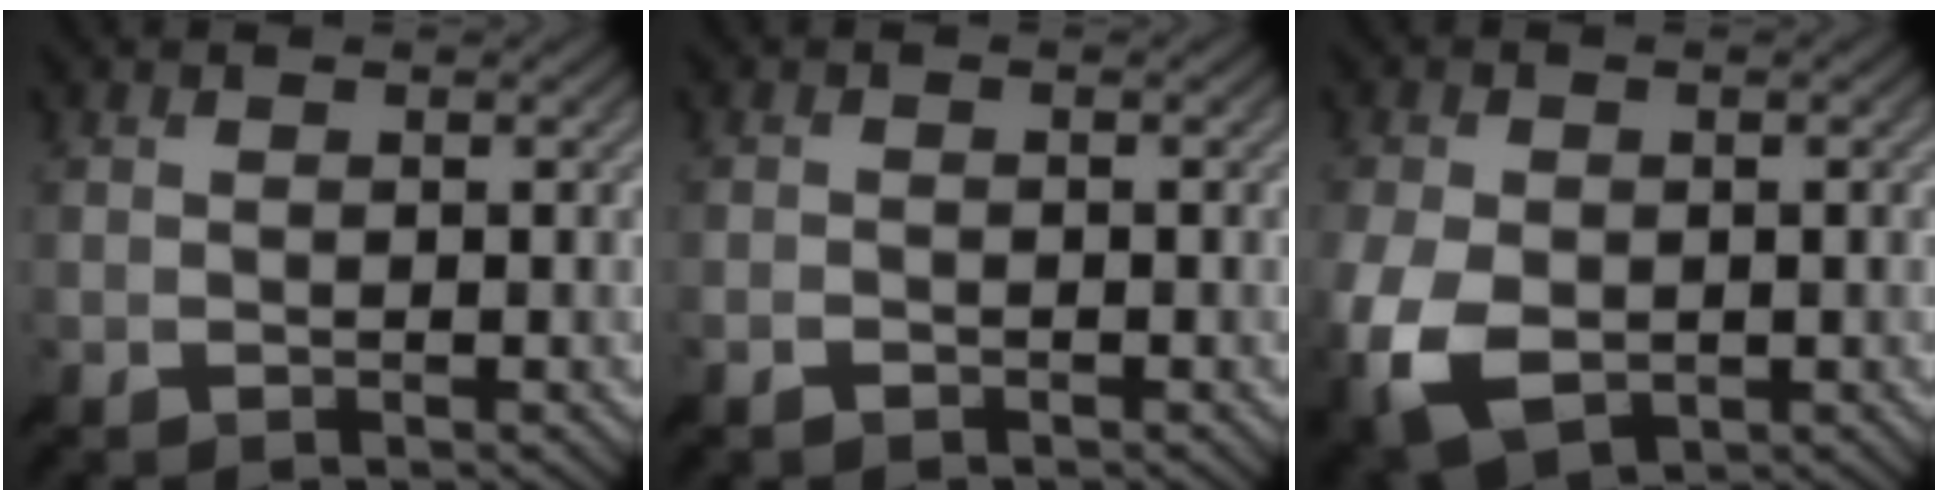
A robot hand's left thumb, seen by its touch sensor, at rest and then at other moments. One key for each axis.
{"total": 1.2, "fx": -0.9, "fy": 0.6, "fz": 0.4, "tx": -0.009, "ty": -0.002, "tz": -0.020}
{"total": 9.0, "fx": -2.7, "fy": 5.5, "fz": 6.5, "tx": -0.172, "ty": -0.031, "tz": -0.041}